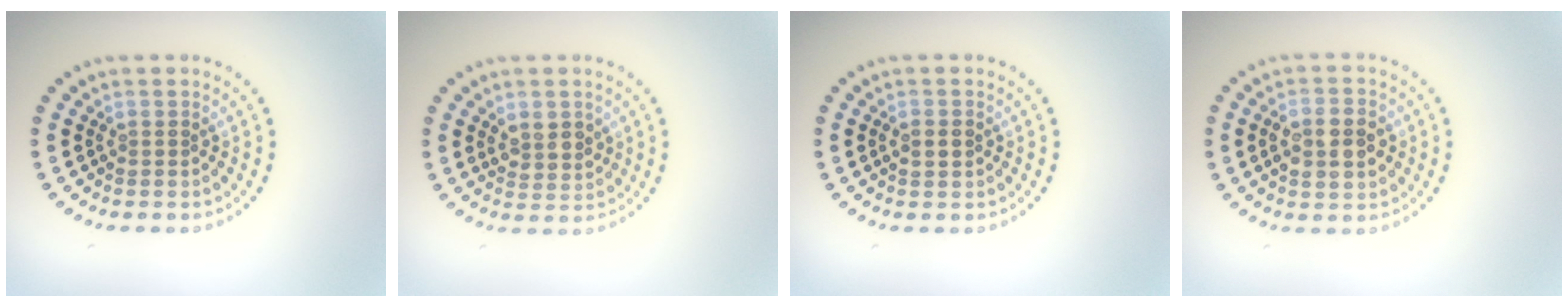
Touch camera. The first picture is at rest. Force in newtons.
{"total": 2.2, "press": 2.1, "slide": 0.7}
{"total": 2.0, "press": 2.0, "slide": 0.2}
{"total": 4.3, "press": 4.3, "slide": 0.3}